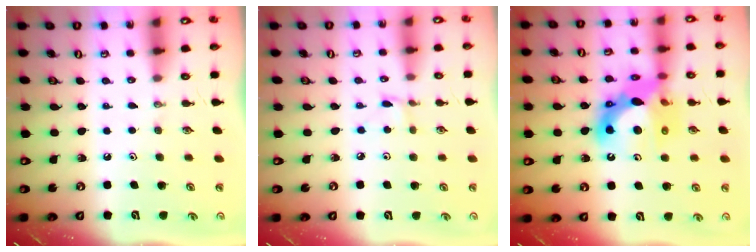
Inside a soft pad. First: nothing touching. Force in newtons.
{"total": 1.7, "press": 1.7, "slide": 0.1}
{"total": 13.9, "press": 13.6, "slide": 2.8}